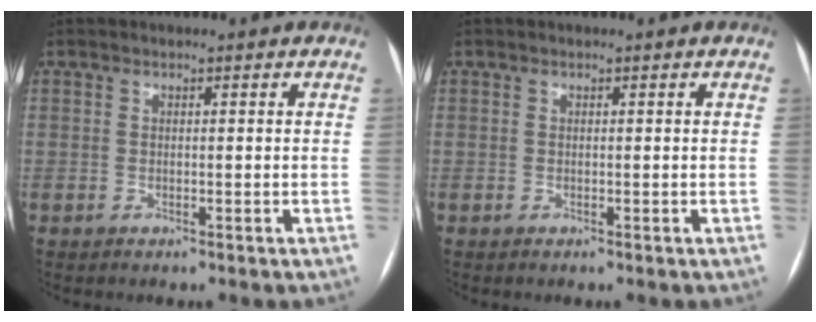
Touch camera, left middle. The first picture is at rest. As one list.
[{"total": 0.0}]